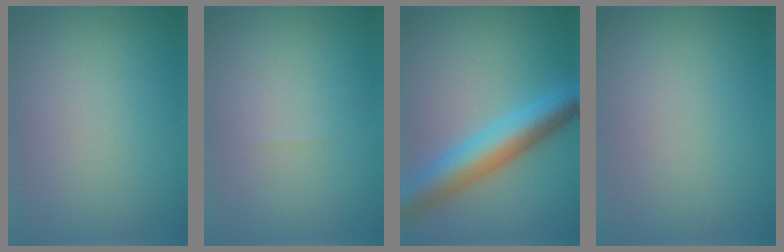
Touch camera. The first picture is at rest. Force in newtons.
{"total": 0.0}
{"total": 6.9, "press": 6.9, "slide": 0.1}
{"total": 0.0}